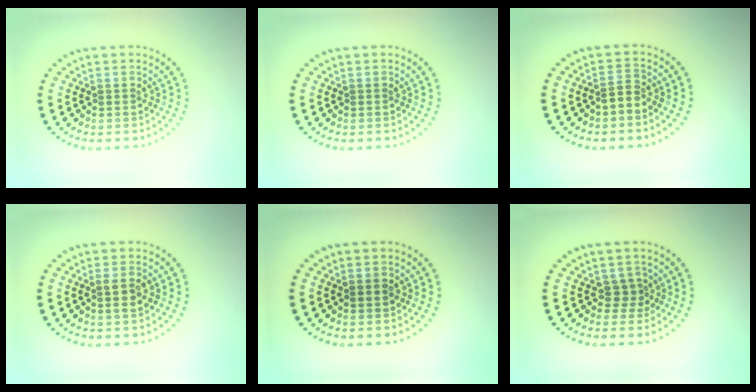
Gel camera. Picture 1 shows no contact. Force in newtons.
{"total": 0.0}
{"total": 1.6, "press": 1.3, "slide": 1.0}
{"total": 1.7, "press": 1.7, "slide": 0.4}
{"total": 1.4, "press": 1.4, "slide": 0.1}
{"total": 1.7, "press": 1.2, "slide": 1.2}